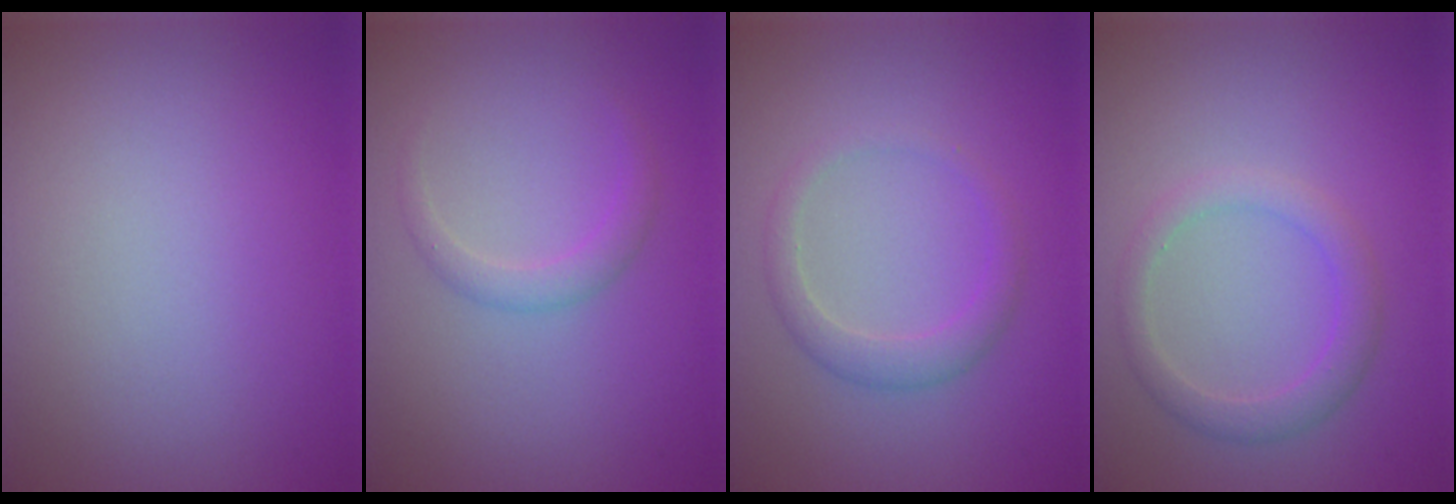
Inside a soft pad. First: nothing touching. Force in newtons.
{"total": 1.5, "press": 1.5, "slide": 0.0}
{"total": 2.2, "press": 2.2, "slide": 0.1}
{"total": 2.4, "press": 2.4, "slide": 0.2}